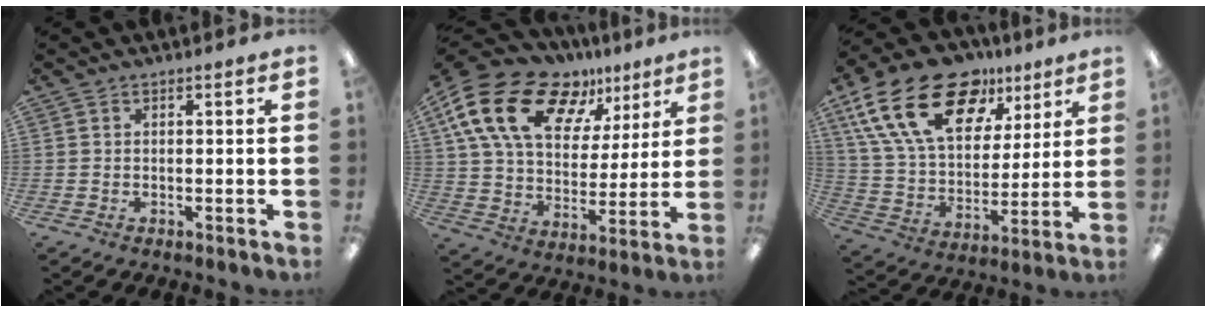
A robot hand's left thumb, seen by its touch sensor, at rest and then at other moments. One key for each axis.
{"total": 21.3, "fx": 11.7, "fy": 12.5, "fz": 12.7, "tx": -0.243, "ty": -0.049, "tz": 0.214}
{"total": 24.0, "fx": 13.1, "fy": 13.7, "fz": 14.8, "tx": -0.279, "ty": -0.057, "tz": 0.233}